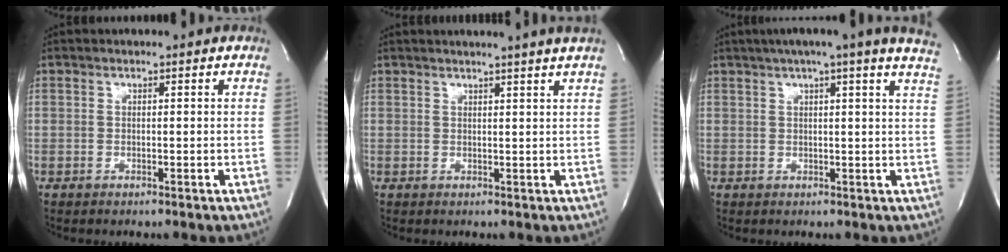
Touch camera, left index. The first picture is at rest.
{"total": 4.9, "force": [4.2, -1.4, 2.1], "torque": [-0.027, 0.000, 0.041]}
{"total": 15.6, "force": [12.6, -0.4, 9.2], "torque": [-0.143, 0.015, 0.143]}